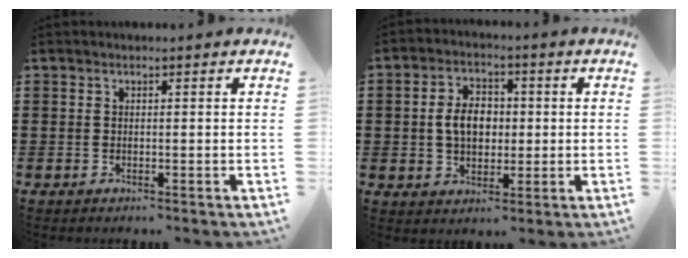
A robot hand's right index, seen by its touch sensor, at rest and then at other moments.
{"total": 6.0, "force": [0.1, 4.2, 4.3], "torque": [-0.090, 0.011, -0.005]}